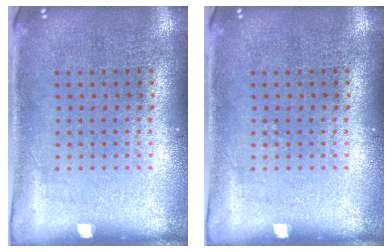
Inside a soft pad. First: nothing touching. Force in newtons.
{"total": 0.0}